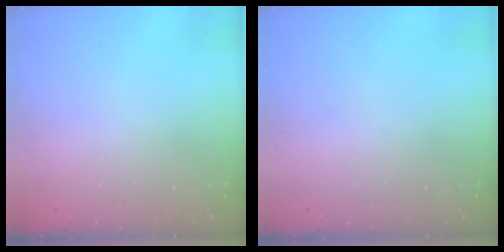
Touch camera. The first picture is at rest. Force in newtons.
{"total": 0.0}